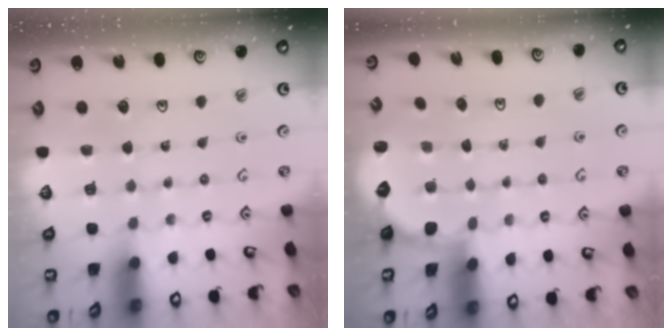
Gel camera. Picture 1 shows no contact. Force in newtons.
{"total": 2.9, "press": 2.6, "slide": 1.2}